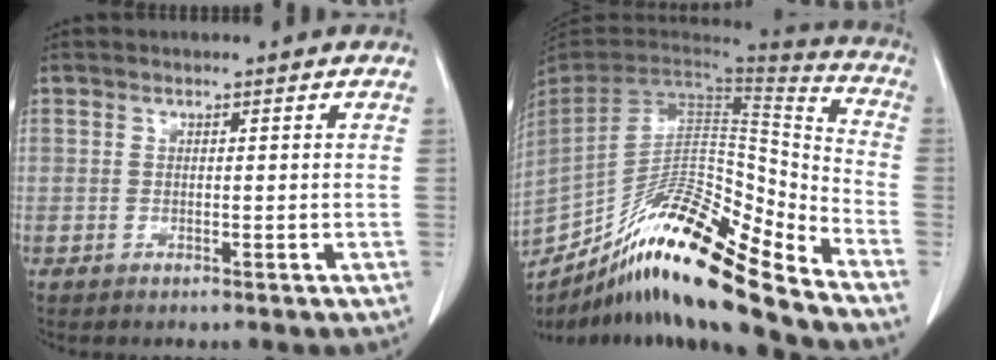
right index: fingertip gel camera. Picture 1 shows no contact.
{"total": 23.1, "force": [-18.6, 0.8, 13.7], "torque": [-0.243, -0.016, -0.331]}